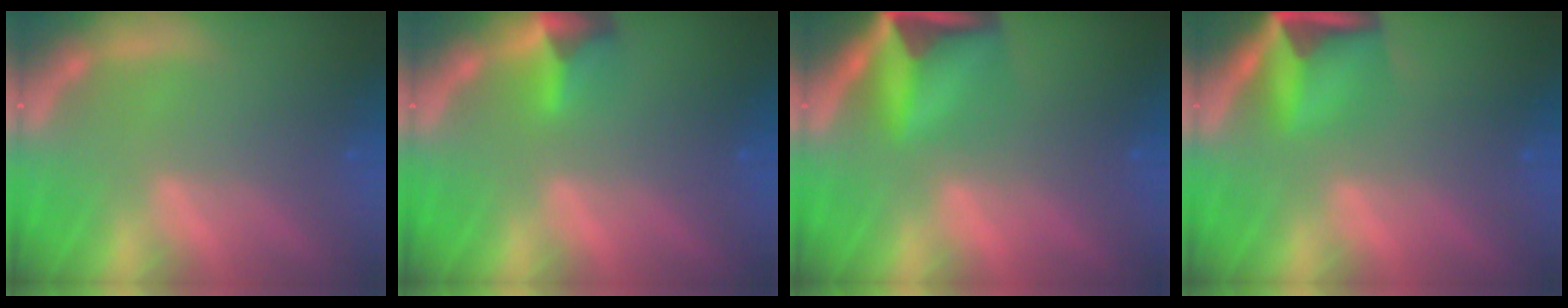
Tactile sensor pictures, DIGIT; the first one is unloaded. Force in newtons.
{"total": 2.9}
{"total": 9.5}
{"total": 7.4}